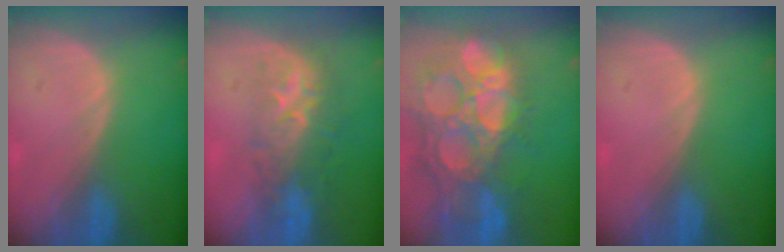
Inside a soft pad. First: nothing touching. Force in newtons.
{"total": 8.1, "press": 7.7, "slide": 2.5}
{"total": 15.1, "press": 12.5, "slide": 8.5}
{"total": 0.0}